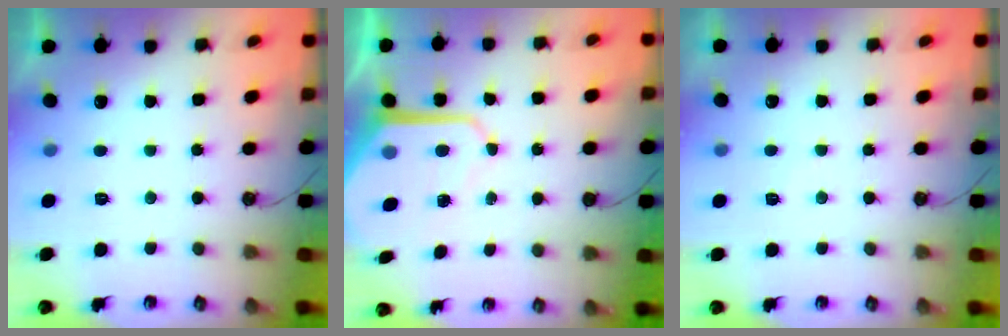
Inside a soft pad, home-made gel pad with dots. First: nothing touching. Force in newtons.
{"total": 10.1, "press": 10.0, "slide": 0.7}
{"total": 3.4, "press": 3.4, "slide": 0.5}